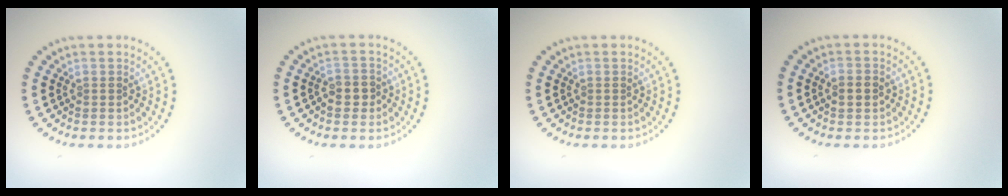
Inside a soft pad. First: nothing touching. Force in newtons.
{"total": 1.4, "press": 1.3, "slide": 0.5}
{"total": 0.0}
{"total": 2.2, "press": 2.2, "slide": 0.2}